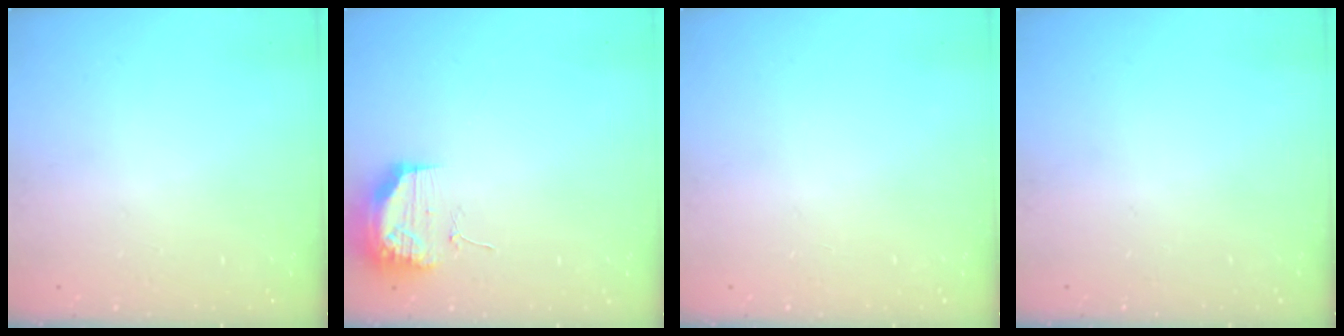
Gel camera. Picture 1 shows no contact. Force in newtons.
{"total": 17.0, "press": 13.3, "slide": 10.6}
{"total": 0.0}
{"total": 0.0}